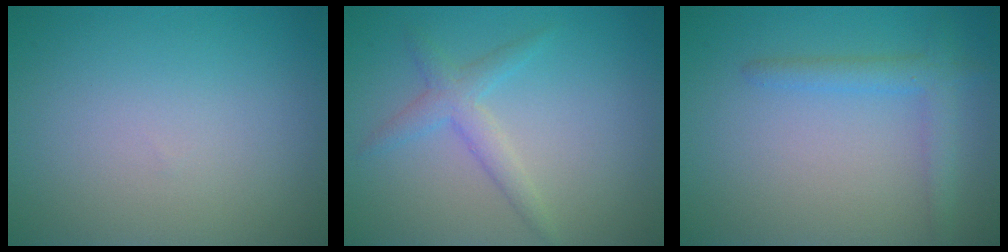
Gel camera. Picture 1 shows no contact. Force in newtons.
{"total": 2.3, "press": 2.3, "slide": 0.2}
{"total": 2.3, "press": 2.3, "slide": 0.1}